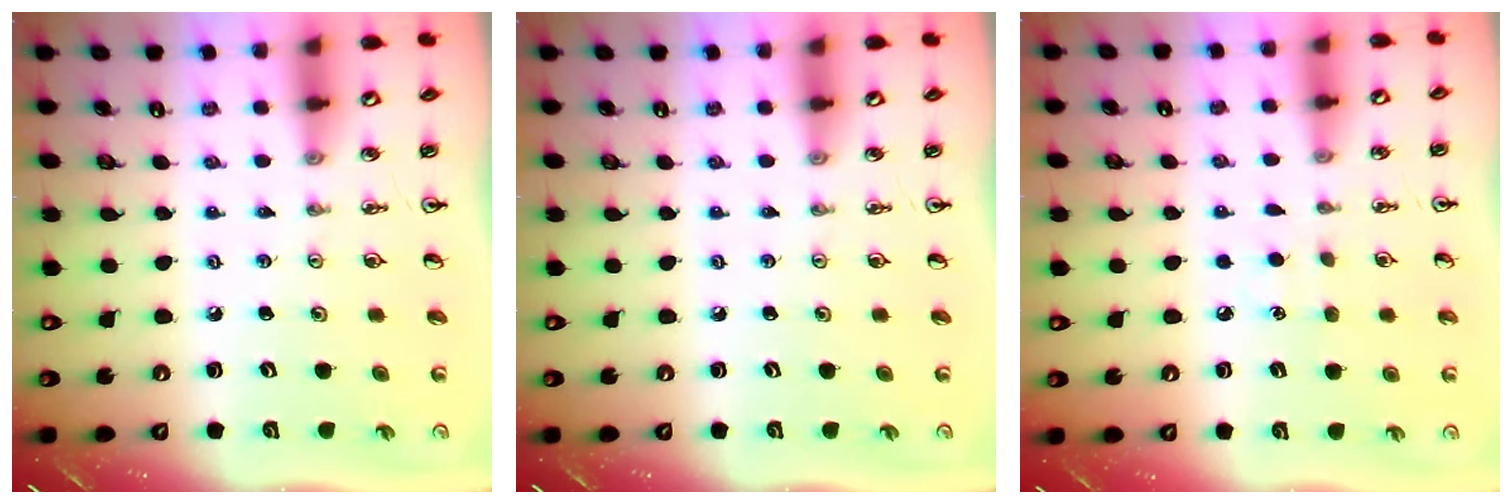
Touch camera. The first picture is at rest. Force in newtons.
{"total": 0.0}
{"total": 4.9, "press": 4.9, "slide": 0.6}